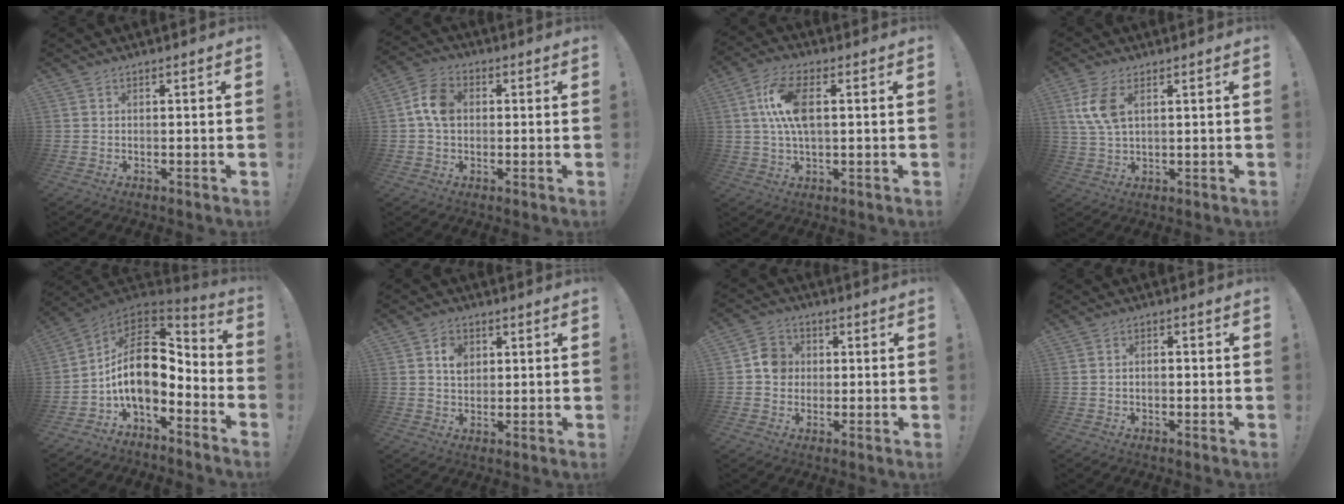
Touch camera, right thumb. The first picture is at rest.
{"total": 8.7, "force": [0.6, 6.3, 6.0], "torque": [-0.111, 0.016, 0.016]}
{"total": 11.6, "force": [1.9, 5.3, 10.1], "torque": [-0.196, 0.000, 0.035]}
{"total": 8.3, "force": [3.0, 3.8, 6.7], "torque": [-0.147, -0.006, 0.055]}
{"total": 17.2, "force": [1.0, 9.7, 14.1], "torque": [-0.244, -0.006, 0.019]}
{"total": 5.1, "force": [1.6, 4.1, 2.6], "torque": [-0.027, -0.003, 0.025]}
{"total": 7.2, "force": [0.1, 6.6, 2.8], "torque": [-0.035, 0.016, 0.005]}
{"total": 1.6, "force": [-1.1, 0.8, 0.9], "torque": [-0.014, 0.005, -0.020]}